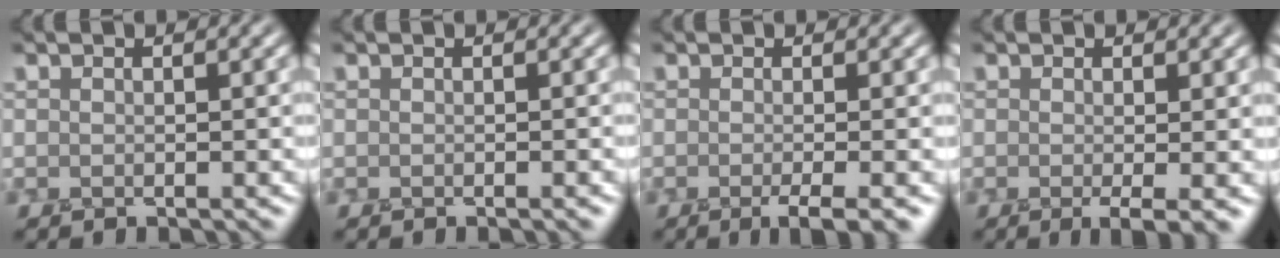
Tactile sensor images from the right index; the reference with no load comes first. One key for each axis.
{"total": 0.9, "fx": -0.7, "fy": 0.2, "fz": 0.5, "tx": 0.006, "ty": -0.006, "tz": -0.009}
{"total": 3.2, "fx": -1.5, "fy": 0.6, "fz": 2.7, "tx": -0.028, "ty": -0.016, "tz": -0.025}
{"total": 2.9, "fx": -0.9, "fy": 0.5, "fz": 2.7, "tx": -0.030, "ty": -0.014, "tz": -0.010}